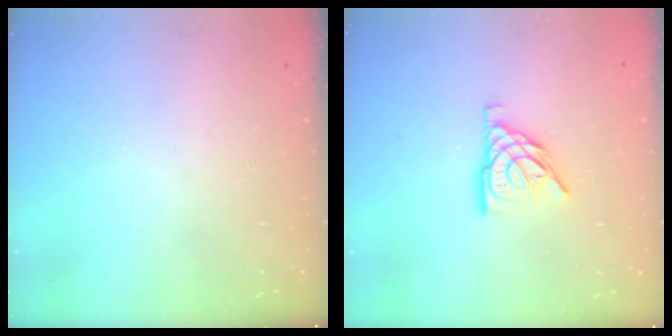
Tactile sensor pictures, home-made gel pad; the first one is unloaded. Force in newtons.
{"total": 9.5, "press": 9.4, "slide": 1.0}